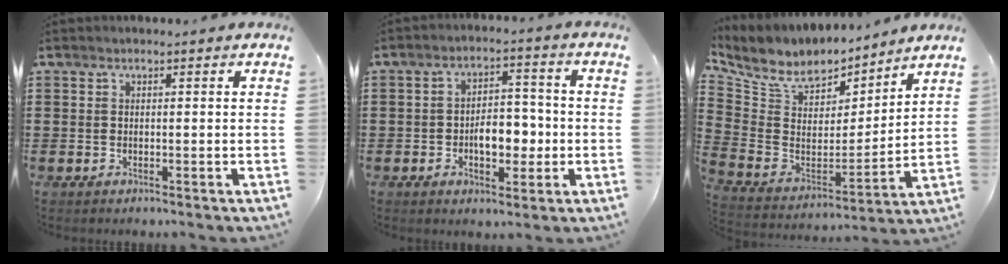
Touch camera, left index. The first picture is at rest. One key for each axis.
{"total": 6.3, "fx": -1.4, "fy": 3.6, "fz": 4.9, "tx": -0.067, "ty": 0.001, "tz": -0.033}
{"total": 7.6, "fx": 6.0, "fy": 4.0, "fz": 2.4, "tx": -0.086, "ty": -0.036, "tz": 0.106}